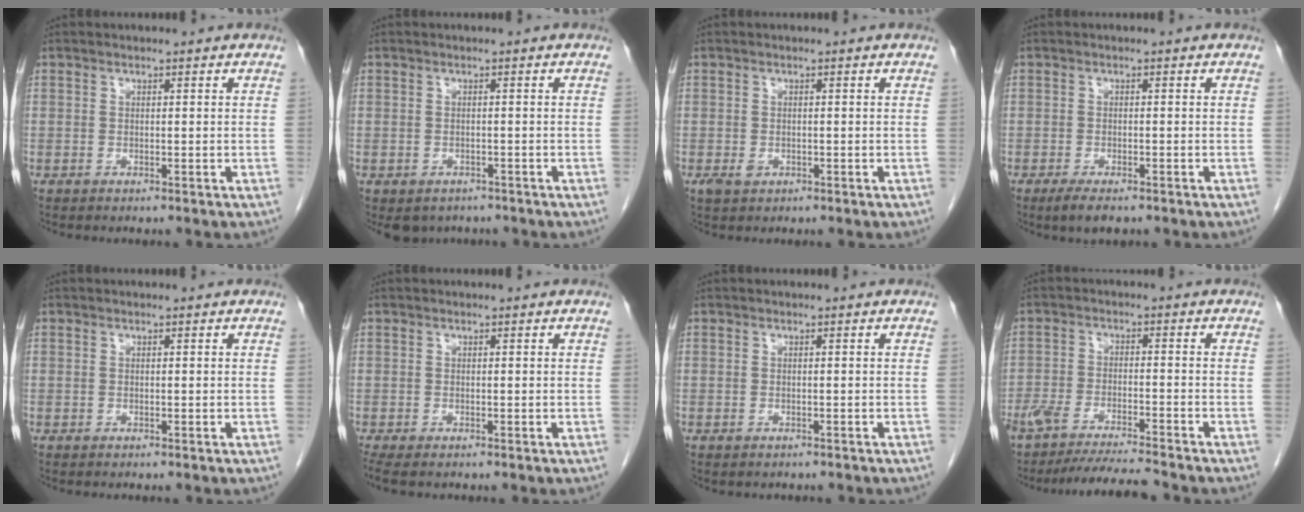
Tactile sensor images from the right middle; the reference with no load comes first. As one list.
[{"total": 3.9, "force": [-3.0, 2.5, 0.6], "torque": [-0.002, 0.003, -0.039]}, {"total": 1.5, "force": [-0.6, 1.0, 0.9], "torque": [-0.017, 0.000, -0.003]}, {"total": 3.3, "force": [-2.3, 1.0, 2.2], "torque": [-0.042, -0.007, -0.034]}, {"total": 0.0}, {"total": 2.9, "force": [-2.1, 1.1, 1.6], "torque": [-0.029, -0.011, -0.031]}, {"total": 0.8, "force": [-0.7, 0.5, 0.1], "torque": [-0.009, 0.000, -0.009]}, {"total": 10.4, "force": [-9.6, -0.2, 4.1], "torque": [-0.062, -0.011, -0.156]}]